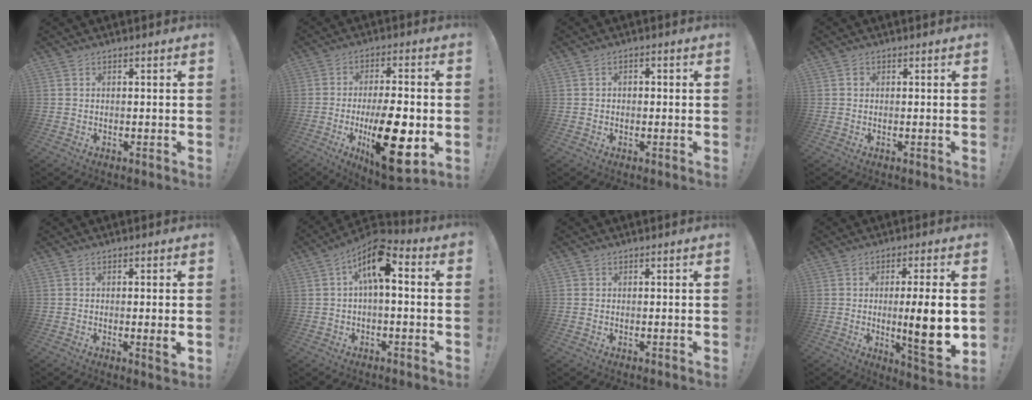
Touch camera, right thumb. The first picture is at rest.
{"total": 19.1, "force": [-4.8, 6.5, 17.3], "torque": [-0.279, 0.011, -0.066]}
{"total": 1.8, "force": [-0.9, 1.4, 0.8], "torque": [-0.018, 0.009, -0.017]}
{"total": 0.9, "force": [0.0, 0.8, 0.2], "torque": [0.002, 0.001, -0.001]}
{"total": 3.0, "force": [-0.2, -0.1, 3.0], "torque": [-0.038, -0.012, -0.004]}
{"total": 10.6, "force": [3.0, 4.4, 9.2], "torque": [-0.147, -0.005, 0.053]}
{"total": 0.6, "force": [0.2, 0.5, 0.1], "torque": [-0.003, 0.002, 0.005]}
{"total": 13.5, "force": [-0.9, 2.2, 13.3], "torque": [-0.192, -0.017, -0.016]}